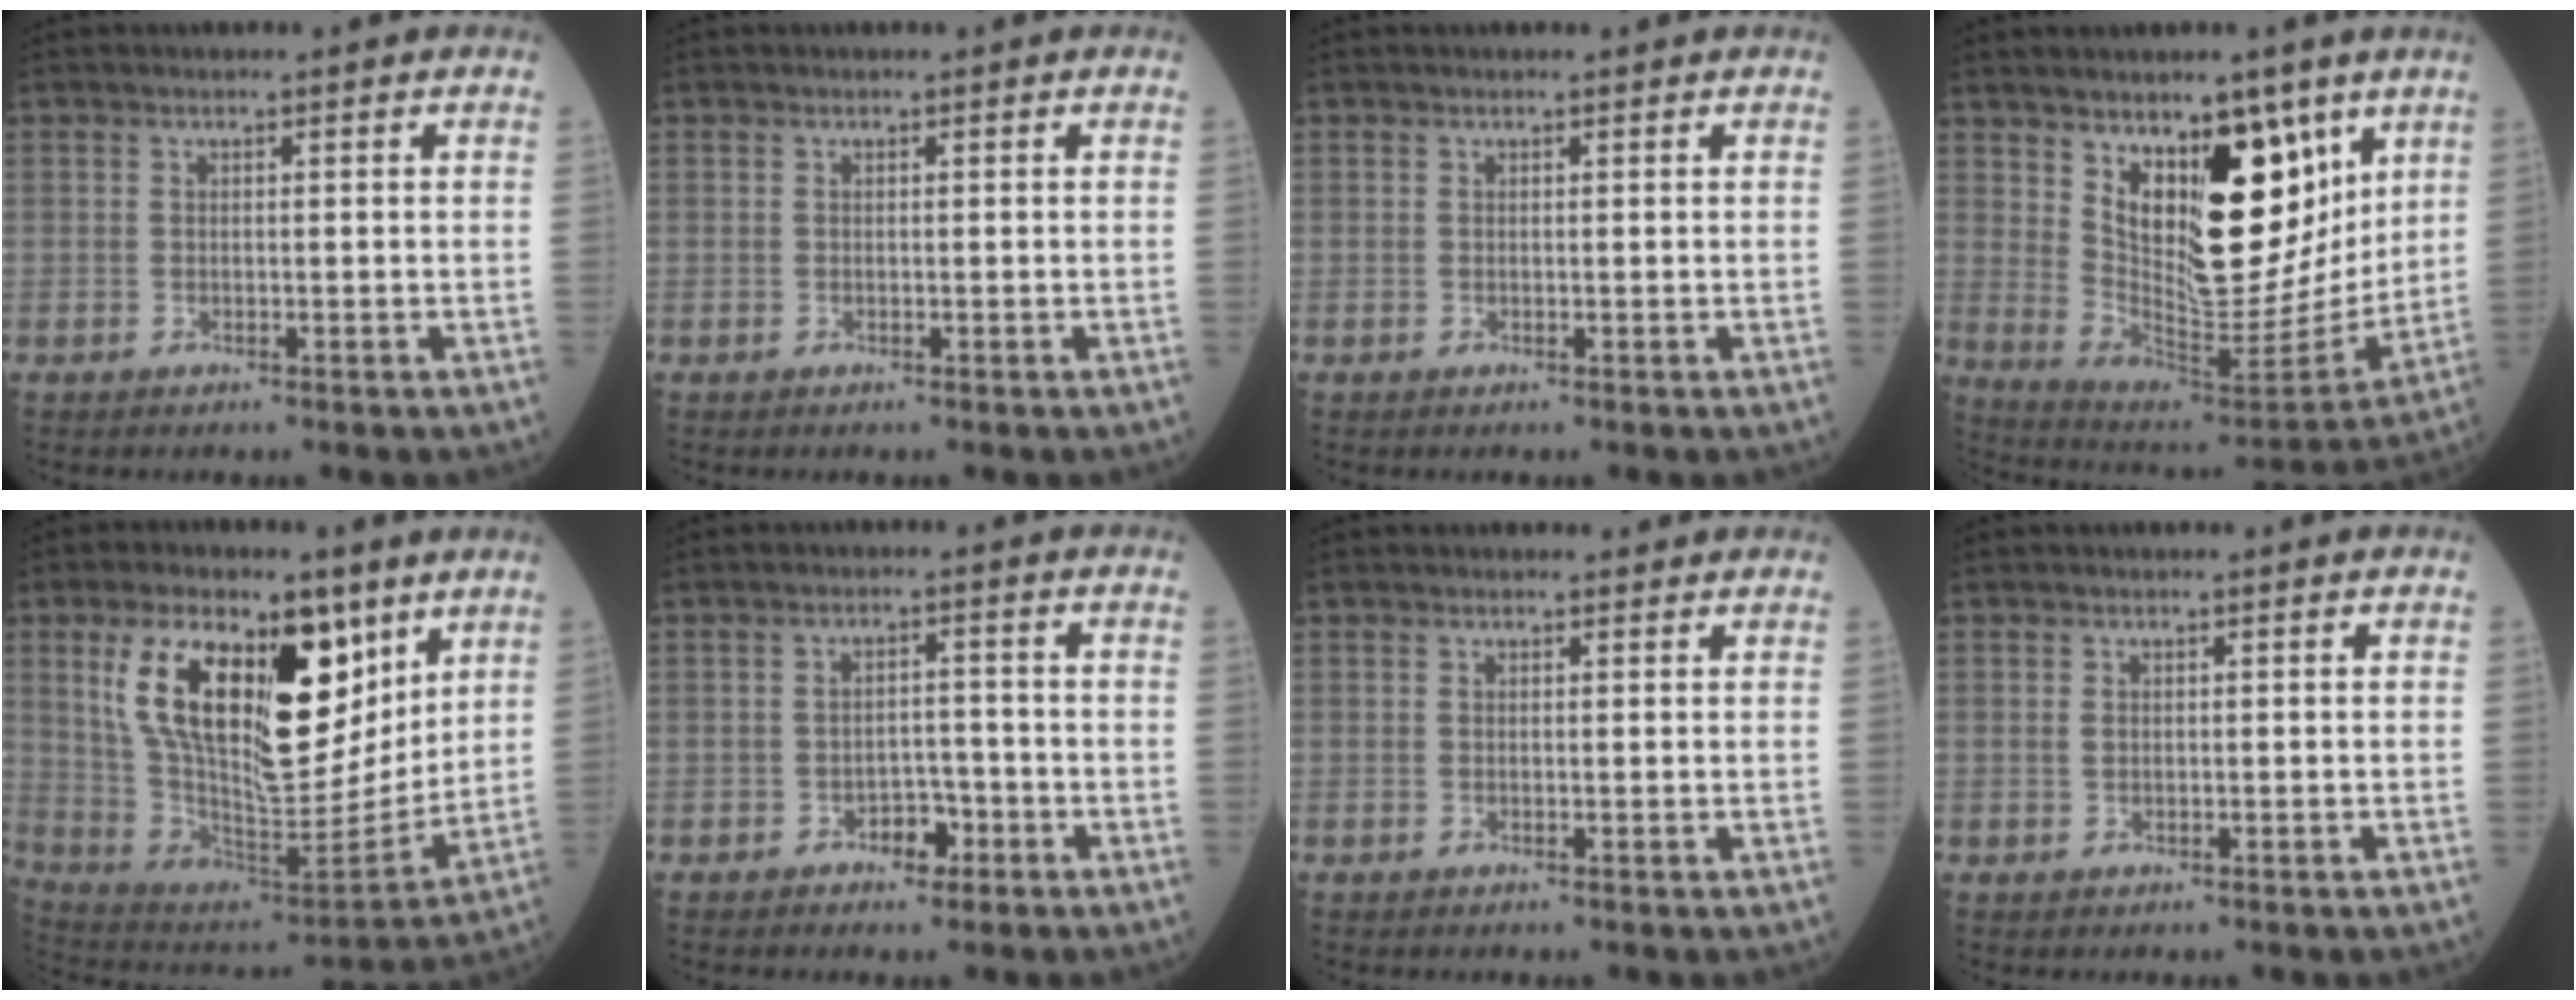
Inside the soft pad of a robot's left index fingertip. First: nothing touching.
{"total": 0.0}
{"total": 0.0}
{"total": 17.0, "force": [8.0, 6.8, 13.4], "torque": [-0.200, -0.009, 0.153]}
{"total": 22.0, "force": [9.3, 8.7, 18.0], "torque": [-0.326, 0.009, 0.170]}
{"total": 3.2, "force": [-1.9, 1.8, 1.9], "torque": [-0.024, 0.006, -0.028]}
{"total": 0.9, "force": [0.7, 0.5, 0.0], "torque": [-0.007, 0.000, 0.003]}
{"total": 0.8, "force": [0.1, 0.7, 0.4], "torque": [-0.009, 0.001, 0.003]}